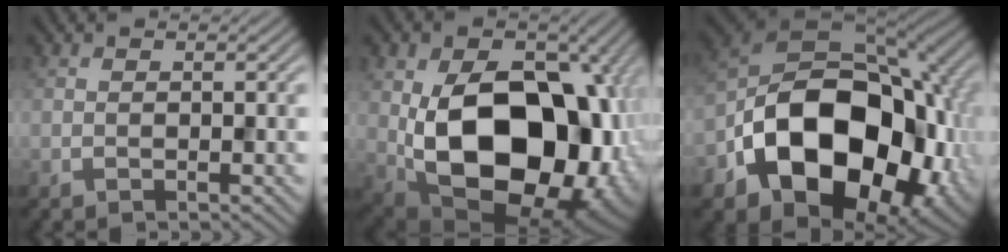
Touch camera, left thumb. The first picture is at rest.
{"total": 20.9, "force": [-2.2, 14.3, 15.2], "torque": [-0.242, -0.063, -0.006]}
{"total": 19.1, "force": [-5.2, 13.0, 13.0], "torque": [-0.225, -0.040, -0.085]}